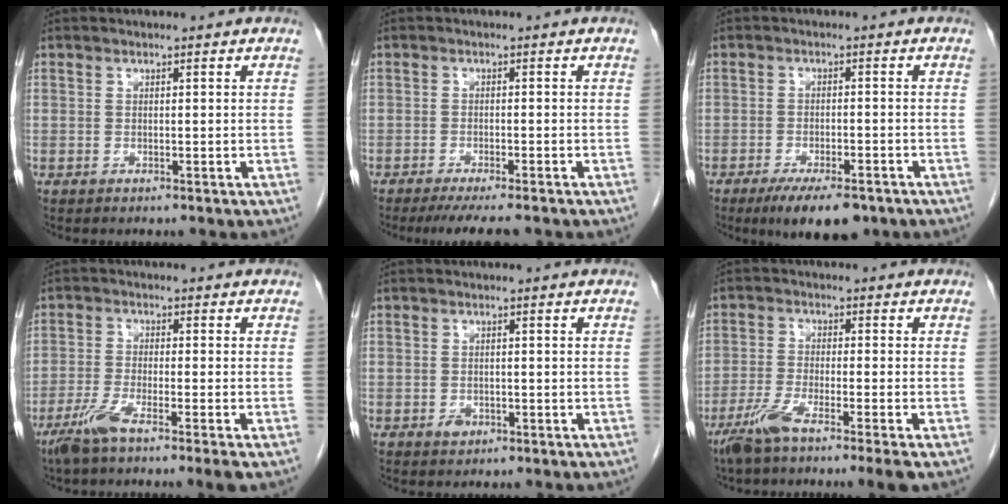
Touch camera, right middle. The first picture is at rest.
{"total": 6.9, "force": [-5.7, 0.6, 3.8], "torque": [-0.047, -0.012, -0.085]}
{"total": 8.4, "force": [-5.9, 2.5, 5.4], "torque": [-0.081, -0.011, -0.090]}
{"total": 6.2, "force": [-4.1, -0.4, 4.7], "torque": [-0.092, -0.018, -0.081]}
{"total": 1.3, "force": [-0.7, 0.9, 0.7], "torque": [-0.011, 0.002, -0.007]}
{"total": 7.4, "force": [-4.9, -0.5, 5.4], "torque": [-0.102, -0.020, -0.093]}